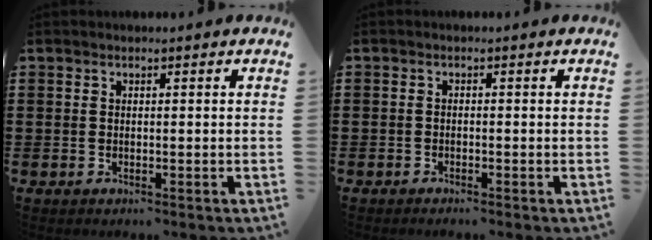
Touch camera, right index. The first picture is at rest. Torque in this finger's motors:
{"motor_torque": [0.16, 0.12, -0.58, -0.15]}